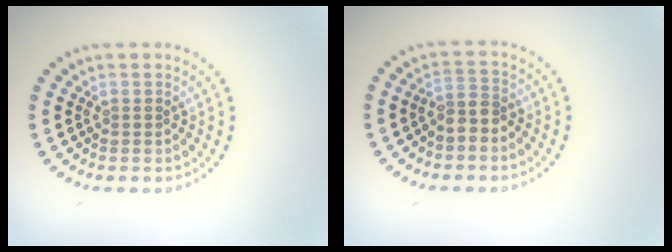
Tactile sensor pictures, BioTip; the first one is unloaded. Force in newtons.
{"total": 2.2, "press": 1.8, "slide": 1.3}